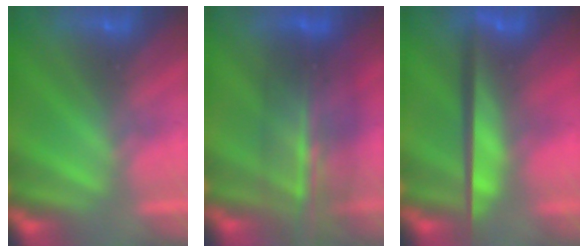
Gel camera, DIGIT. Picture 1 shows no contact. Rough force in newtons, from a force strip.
{"total": 9.6}
{"total": 8.7}